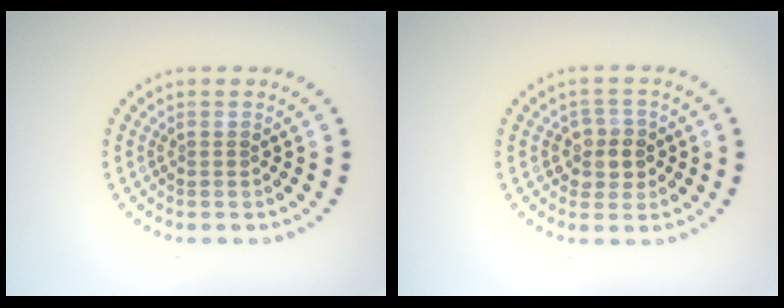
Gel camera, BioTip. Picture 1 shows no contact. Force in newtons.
{"total": 2.6, "press": 2.4, "slide": 1.0}